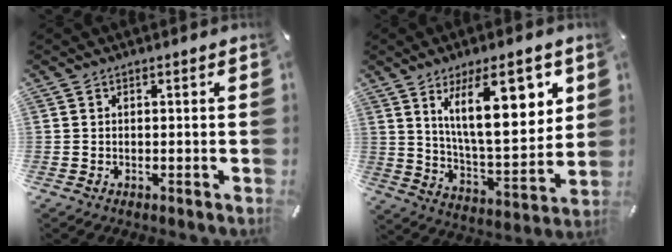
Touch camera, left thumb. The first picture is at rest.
{"total": 19.6, "force": [9.3, 7.7, 15.4], "torque": [-0.246, -0.033, 0.145]}